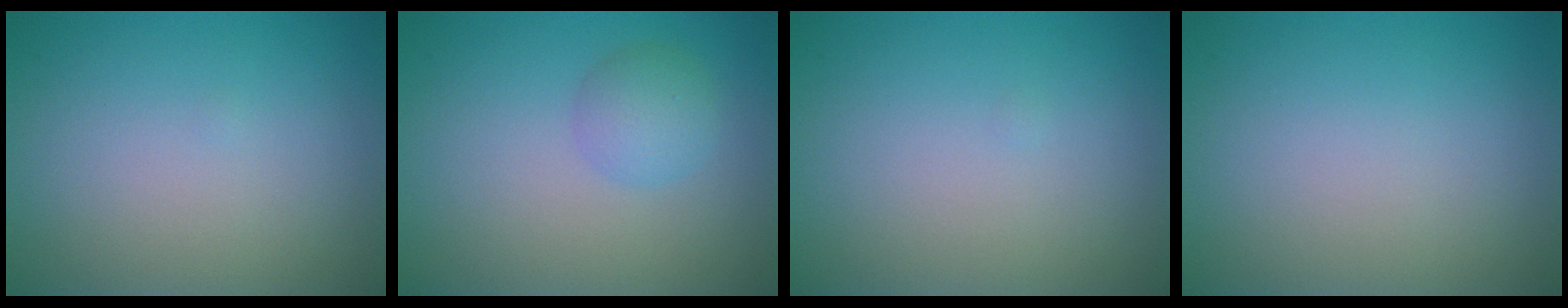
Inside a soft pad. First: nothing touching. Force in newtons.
{"total": 2.2, "press": 2.2, "slide": 0.0}
{"total": 0.0}
{"total": 0.0}